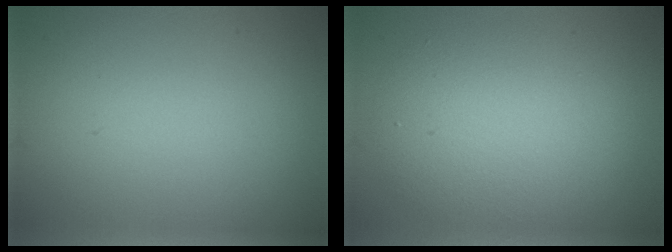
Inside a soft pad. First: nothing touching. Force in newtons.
{"total": 5.8, "press": 5.8, "slide": 0.4}